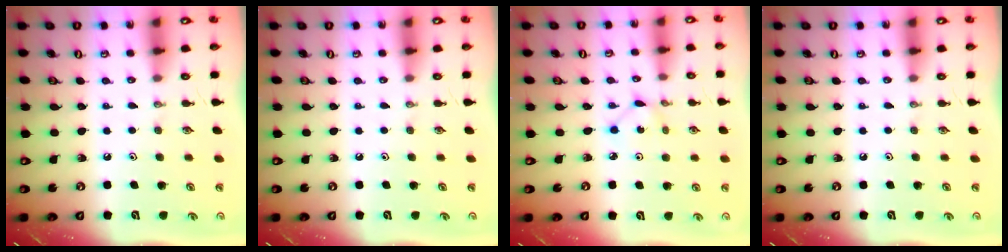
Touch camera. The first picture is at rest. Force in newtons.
{"total": 0.0}
{"total": 1.3, "press": 1.3, "slide": 0.2}
{"total": 0.0}